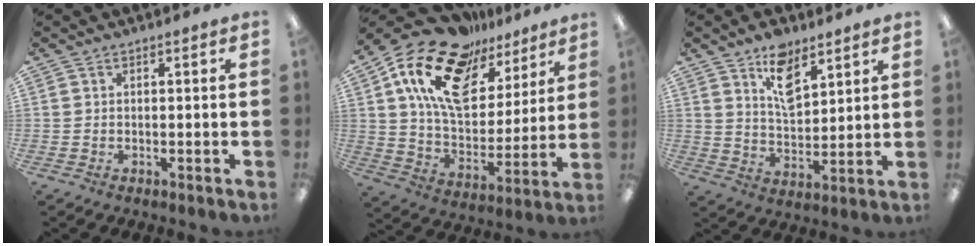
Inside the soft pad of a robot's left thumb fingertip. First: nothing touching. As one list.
[{"total": 20.1, "force": [12.5, 10.9, 11.3], "torque": [-0.222, -0.069, 0.221]}, {"total": 10.4, "force": [6.9, 5.4, 5.6], "torque": [-0.080, -0.040, 0.122]}]